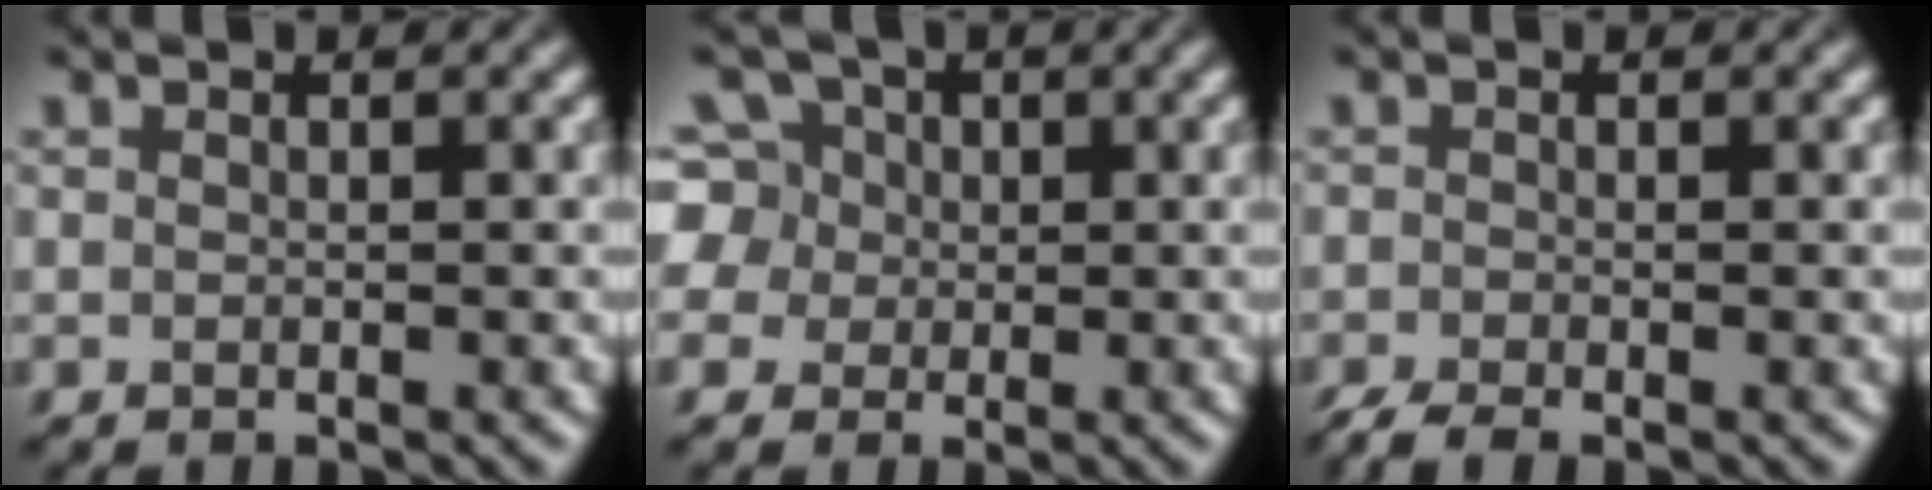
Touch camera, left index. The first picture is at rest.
{"total": 7.3, "force": [2.5, 6.2, 2.8], "torque": [-0.065, 0.031, 0.020]}
{"total": 2.5, "force": [-1.8, 0.7, 1.6], "torque": [-0.033, -0.008, -0.041]}